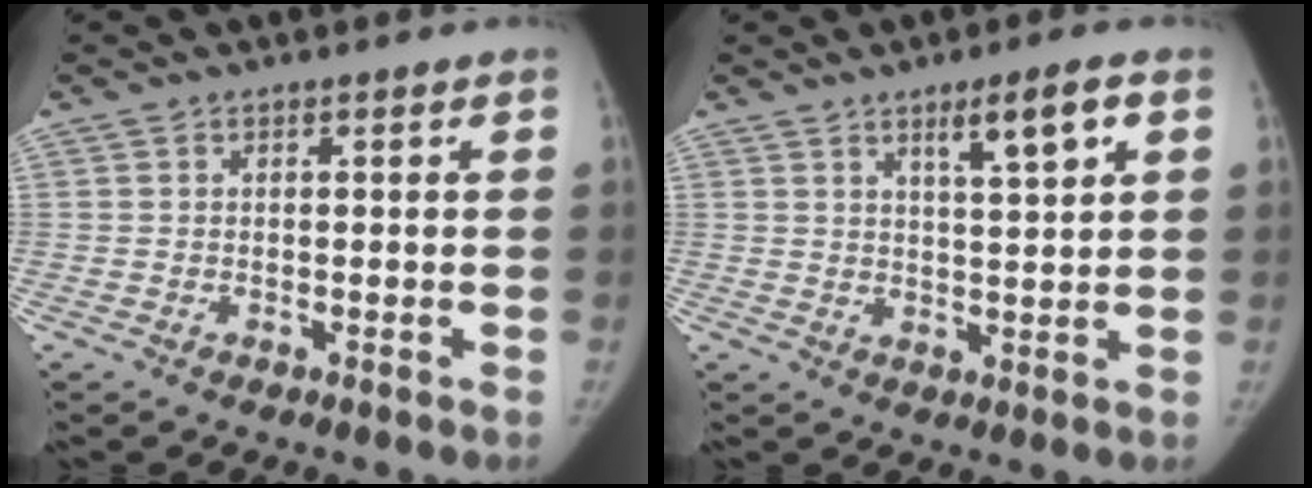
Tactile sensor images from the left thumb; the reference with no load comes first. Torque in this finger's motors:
{"motor_torque": [-0.06, 0.10, 0.65, -0.31, 0.15]}